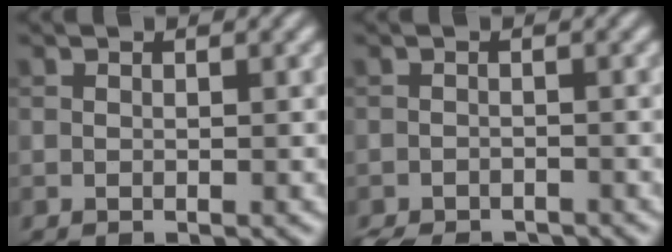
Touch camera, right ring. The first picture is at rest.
{"total": 3.4, "force": [-3.2, 0.9, 0.8], "torque": [-0.013, -0.011, -0.055]}